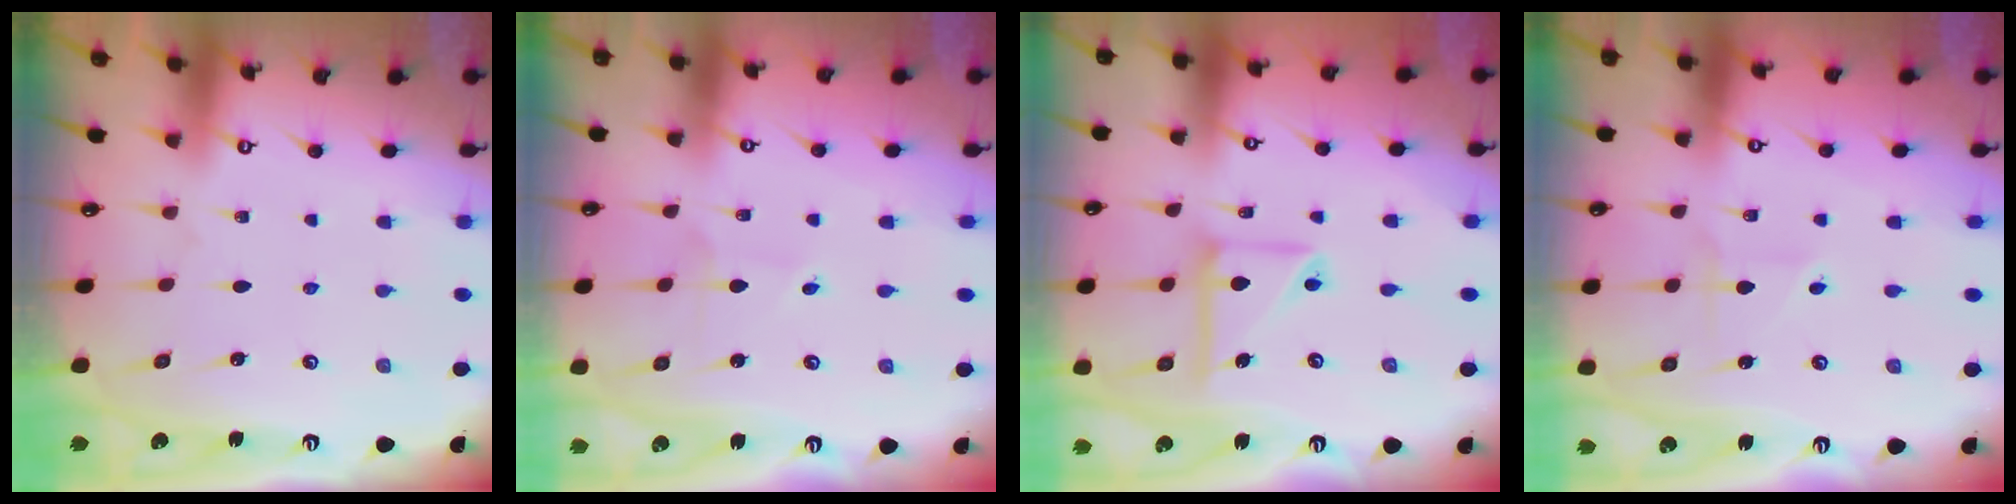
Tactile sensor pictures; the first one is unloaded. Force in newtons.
{"total": 3.1, "press": 3.1, "slide": 0.3}
{"total": 12.2, "press": 12.1, "slide": 1.3}
{"total": 2.9, "press": 2.9, "slide": 0.3}